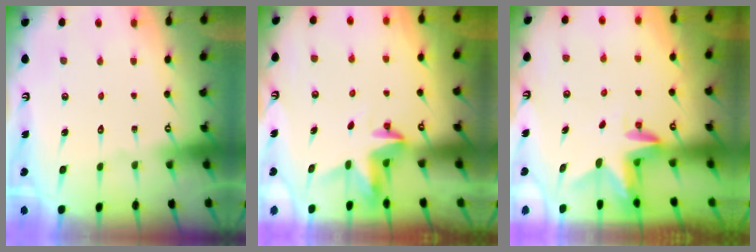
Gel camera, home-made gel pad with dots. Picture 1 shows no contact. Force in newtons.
{"total": 3.8, "press": 3.8, "slide": 0.3}
{"total": 2.9, "press": 2.9, "slide": 0.2}